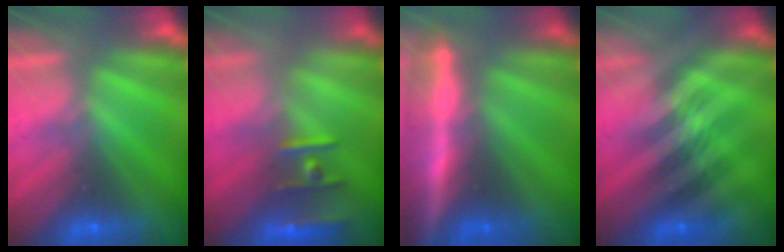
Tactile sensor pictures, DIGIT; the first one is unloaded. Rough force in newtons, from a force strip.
{"total": 2.4}
{"total": 7.0}
{"total": 2.3}